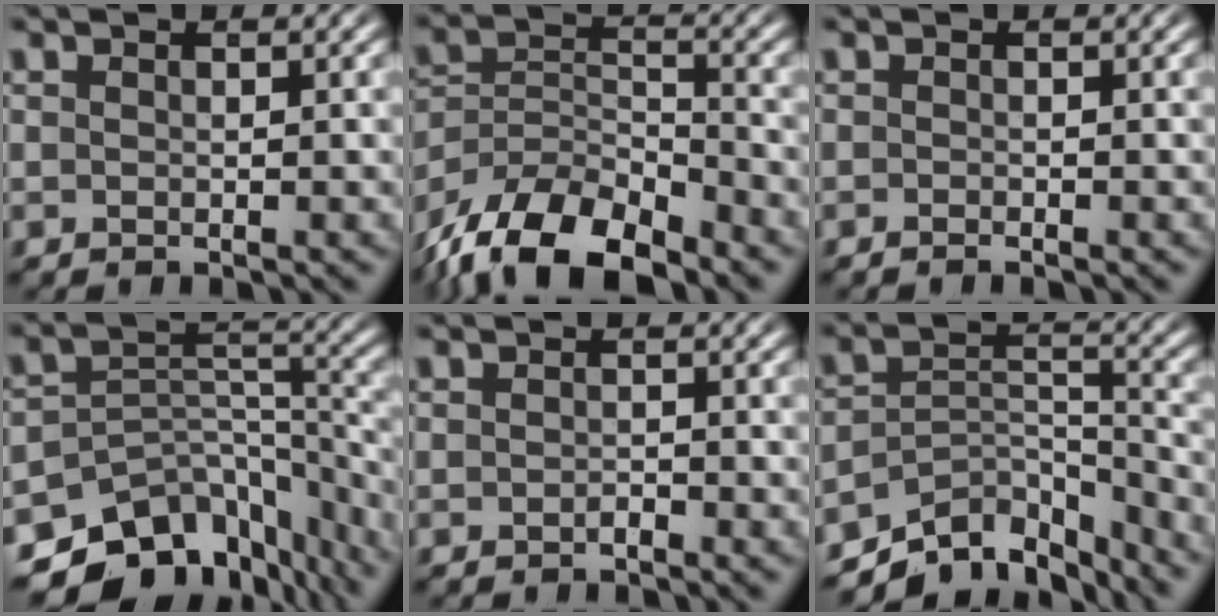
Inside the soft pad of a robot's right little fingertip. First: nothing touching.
{"total": 9.2, "force": [-6.0, 4.8, 5.0], "torque": [-0.085, -0.030, -0.088]}
{"total": 0.8, "force": [-0.7, -0.4, 0.1], "torque": [-0.004, -0.005, -0.011]}
{"total": 14.8, "force": [-9.0, 9.4, 7.1], "torque": [-0.113, -0.054, -0.129]}
{"total": 0.7, "force": [-0.7, -0.2, 0.1], "torque": [-0.003, -0.005, -0.009]}
{"total": 9.7, "force": [-6.8, 5.0, 4.7], "torque": [-0.070, -0.034, -0.097]}